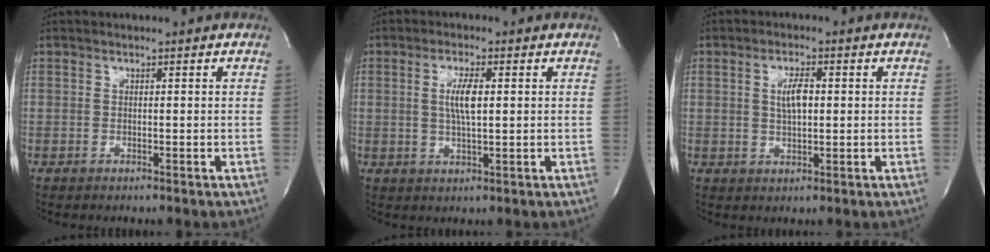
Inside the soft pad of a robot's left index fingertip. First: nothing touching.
{"total": 4.5, "force": [0.6, 0.8, 4.4], "torque": [-0.090, -0.001, 0.012]}
{"total": 3.9, "force": [0.5, 1.3, 3.6], "torque": [-0.071, 0.002, 0.011]}